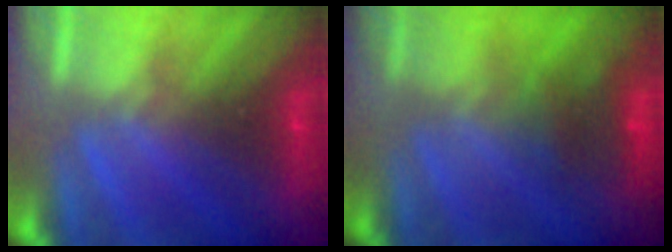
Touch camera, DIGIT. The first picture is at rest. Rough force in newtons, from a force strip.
{"total": 4.9}